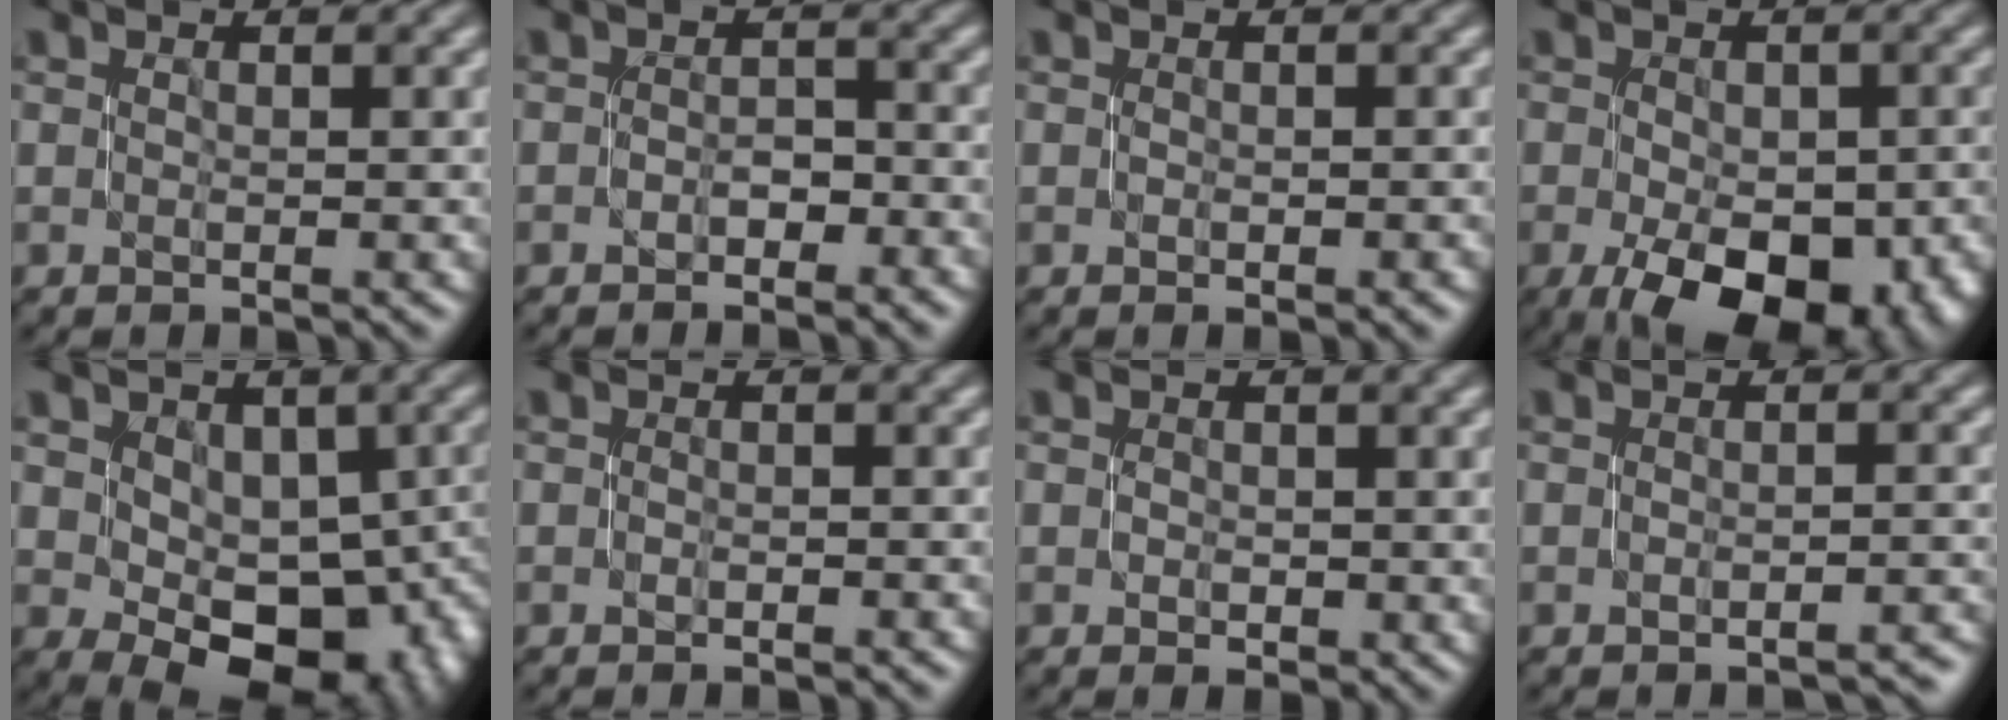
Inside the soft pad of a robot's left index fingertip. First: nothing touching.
{"total": 1.0, "force": [-0.9, 0.3, 0.3], "torque": [-0.004, 0.005, -0.017]}
{"total": 0.0}
{"total": 12.1, "force": [-5.2, 6.3, 8.9], "torque": [-0.122, -0.031, -0.063]}
{"total": 9.7, "force": [-1.3, 6.6, 7.0], "torque": [-0.091, -0.022, -0.008]}
{"total": 0.0}
{"total": 0.9, "force": [0.0, 0.8, 0.5], "torque": [-0.007, -0.001, 0.004]}
{"total": 1.6, "force": [-1.2, 0.5, 0.9], "torque": [-0.002, 0.001, -0.021]}